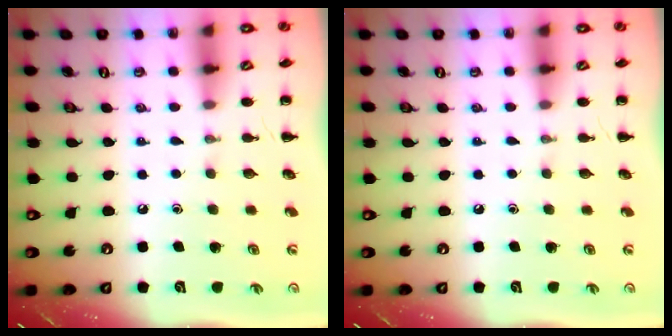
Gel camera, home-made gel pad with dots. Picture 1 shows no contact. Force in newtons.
{"total": 0.0}